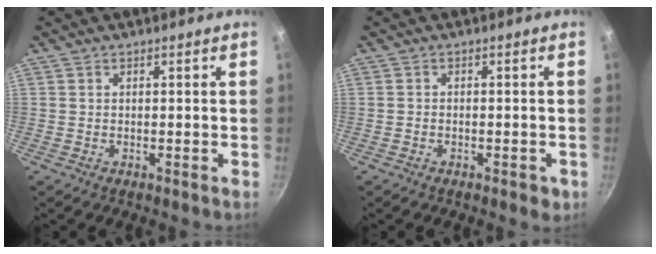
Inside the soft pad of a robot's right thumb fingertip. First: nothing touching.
{"total": 2.6, "force": [-1.3, 1.3, 1.8], "torque": [-0.027, 0.010, -0.013]}